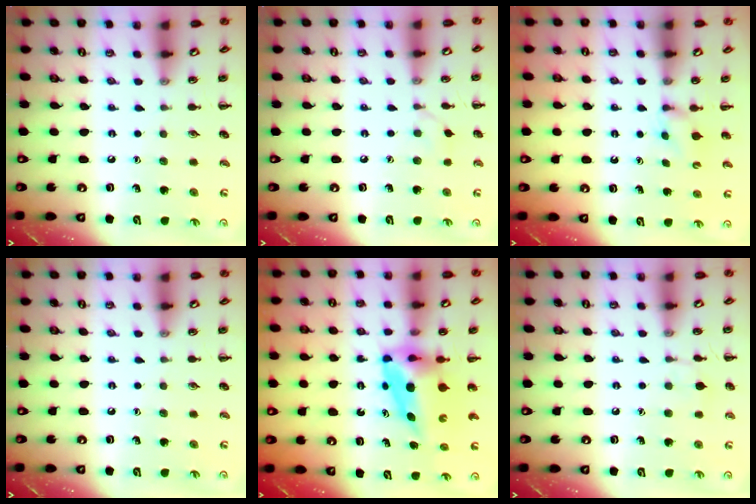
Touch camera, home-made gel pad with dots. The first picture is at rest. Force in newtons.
{"total": 2.8, "press": 2.5, "slide": 1.1}
{"total": 2.5, "press": 2.3, "slide": 1.0}
{"total": 0.0}
{"total": 6.5, "press": 6.3, "slide": 1.6}
{"total": 6.1, "press": 5.8, "slide": 1.9}